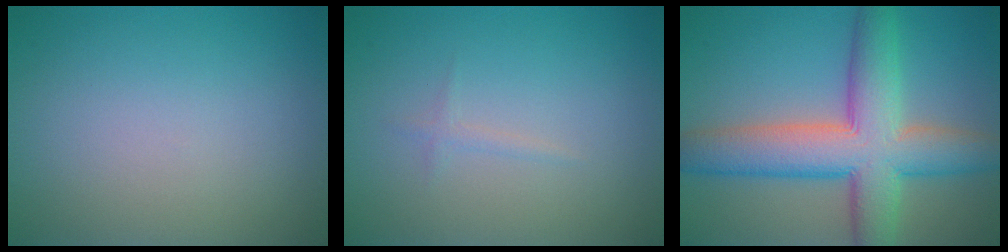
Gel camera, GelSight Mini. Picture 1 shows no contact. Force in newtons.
{"total": 0.7, "press": 0.7, "slide": 0.1}
{"total": 9.5, "press": 9.5, "slide": 0.4}